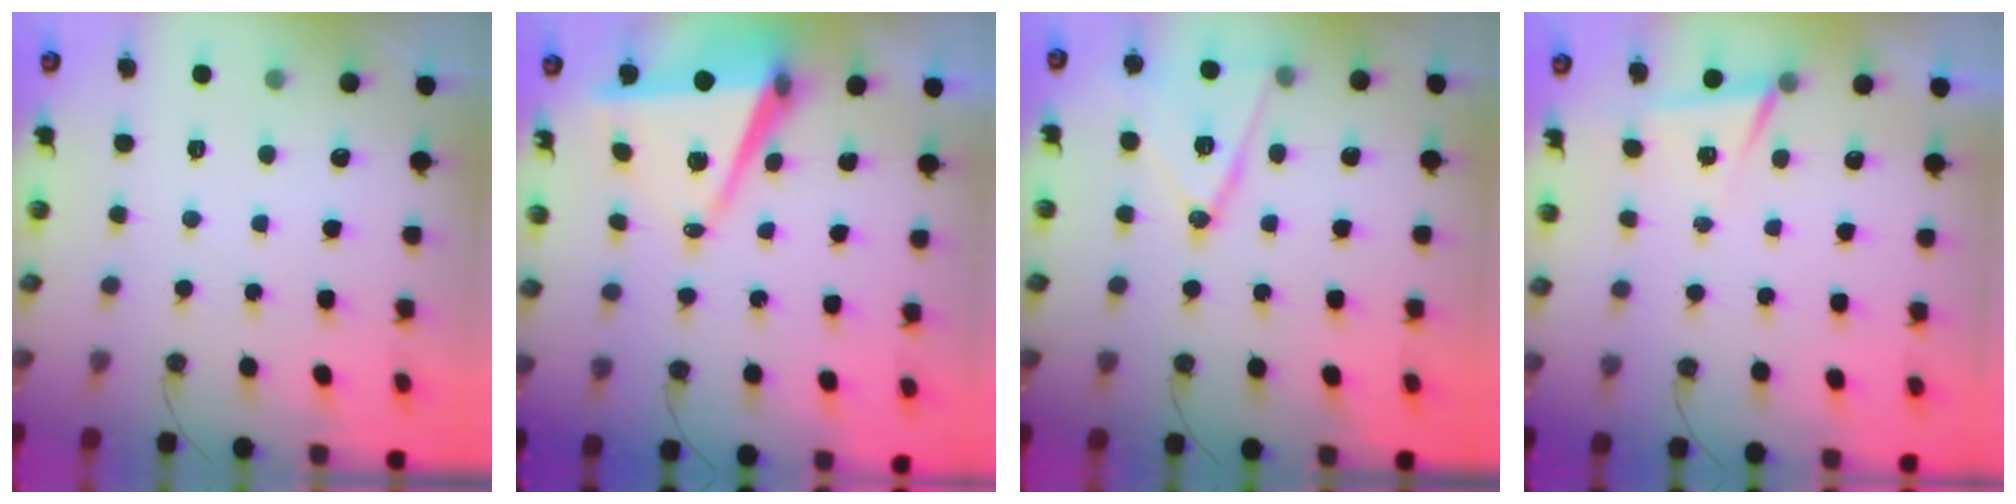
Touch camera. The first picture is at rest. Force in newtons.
{"total": 8.0, "press": 6.9, "slide": 4.1}
{"total": 13.7, "press": 13.3, "slide": 3.3}
{"total": 4.8, "press": 2.9, "slide": 3.9}